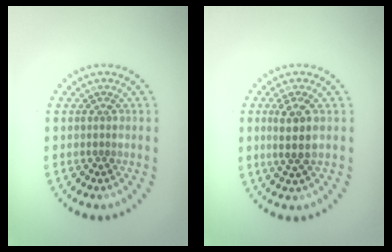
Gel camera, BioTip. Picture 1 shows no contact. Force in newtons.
{"total": 2.6, "press": 2.3, "slide": 1.2}